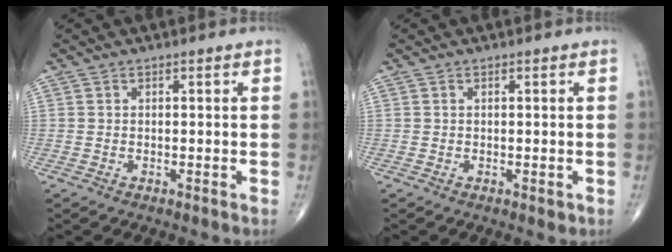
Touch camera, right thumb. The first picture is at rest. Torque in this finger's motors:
{"motor_torque": [-0.20, 0.01, -0.11, 0.00, 0.06]}